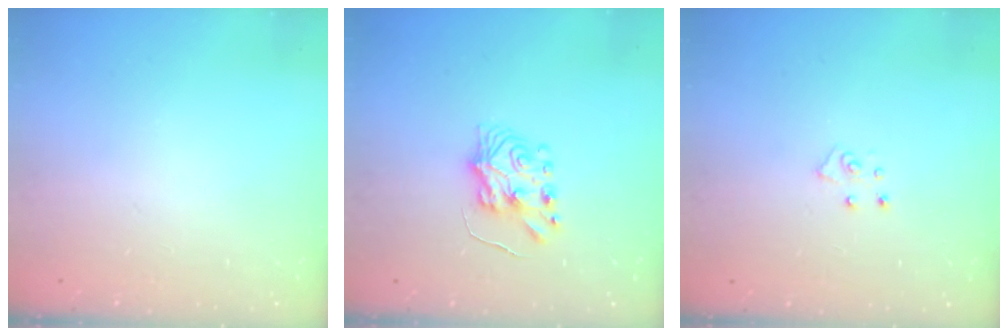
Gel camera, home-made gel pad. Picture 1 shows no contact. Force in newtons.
{"total": 7.3, "press": 7.3, "slide": 0.7}
{"total": 5.7, "press": 5.7, "slide": 0.4}